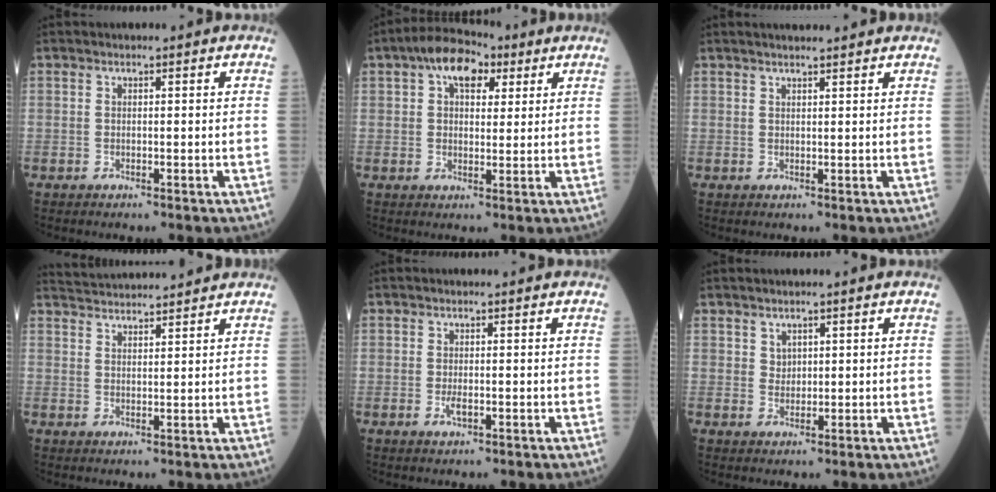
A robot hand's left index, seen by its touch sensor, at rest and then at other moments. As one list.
[{"total": 7.6, "force": [3.7, 4.1, 5.2], "torque": [-0.090, 0.033, 0.056]}, {"total": 4.4, "force": [4.0, 0.3, 1.8], "torque": [-0.023, 0.023, 0.055]}, {"total": 8.8, "force": [8.6, -0.1, 2.0], "torque": [-0.044, 0.031, 0.133]}, {"total": 1.2, "force": [-0.2, 0.4, 1.1], "torque": [-0.024, -0.003, -0.002]}, {"total": 1.5, "force": [1.0, 1.0, 0.5], "torque": [-0.007, 0.002, 0.019]}]